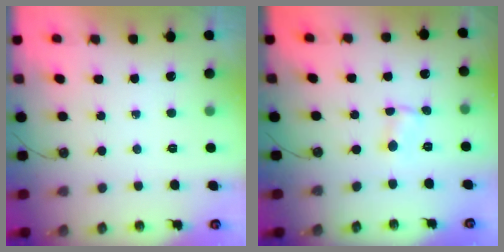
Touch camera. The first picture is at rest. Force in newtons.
{"total": 0.6, "press": 0.6, "slide": 0.1}